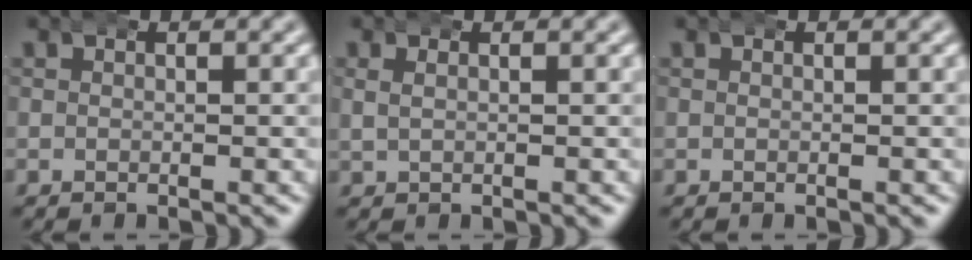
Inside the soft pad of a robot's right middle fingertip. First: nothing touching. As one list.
[{"total": 1.2, "force": [0.5, 0.8, 0.7], "torque": [-0.011, 0.006, 0.007]}, {"total": 0.0}]